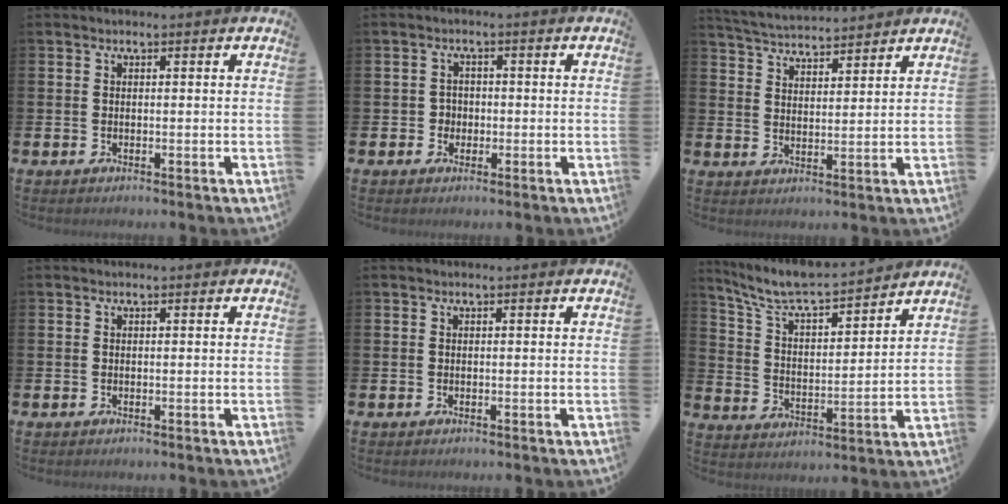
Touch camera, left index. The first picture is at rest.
{"total": 1.9, "force": [-0.3, 1.9, 0.3], "torque": [-0.005, 0.005, -0.013]}
{"total": 4.5, "force": [4.5, 0.5, 0.3], "torque": [-0.028, -0.033, 0.077]}
{"total": 0.0}
{"total": 0.0}
{"total": 7.7, "force": [7.4, 0.6, 2.3], "torque": [-0.081, -0.052, 0.127]}